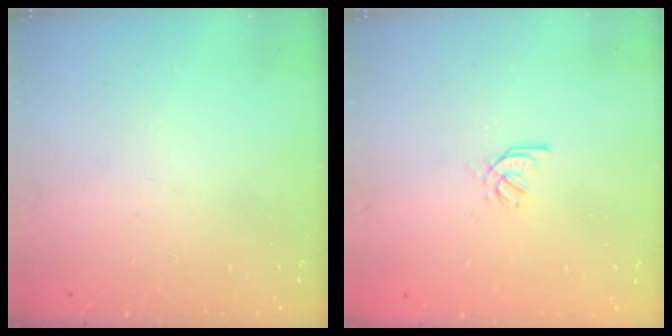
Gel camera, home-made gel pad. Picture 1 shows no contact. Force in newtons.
{"total": 1.7, "press": 1.6, "slide": 0.5}